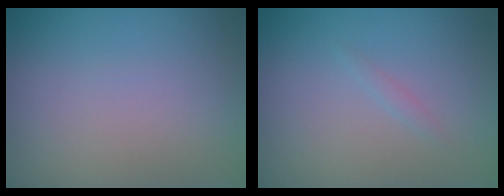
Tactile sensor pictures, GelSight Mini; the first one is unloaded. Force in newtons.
{"total": 0.6, "press": 0.6, "slide": 0.0}